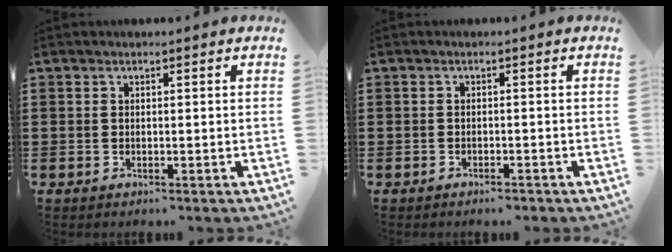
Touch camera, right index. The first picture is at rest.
{"total": 1.0, "force": [-1.0, 0.0, 0.2], "torque": [-0.009, -0.003, -0.020]}